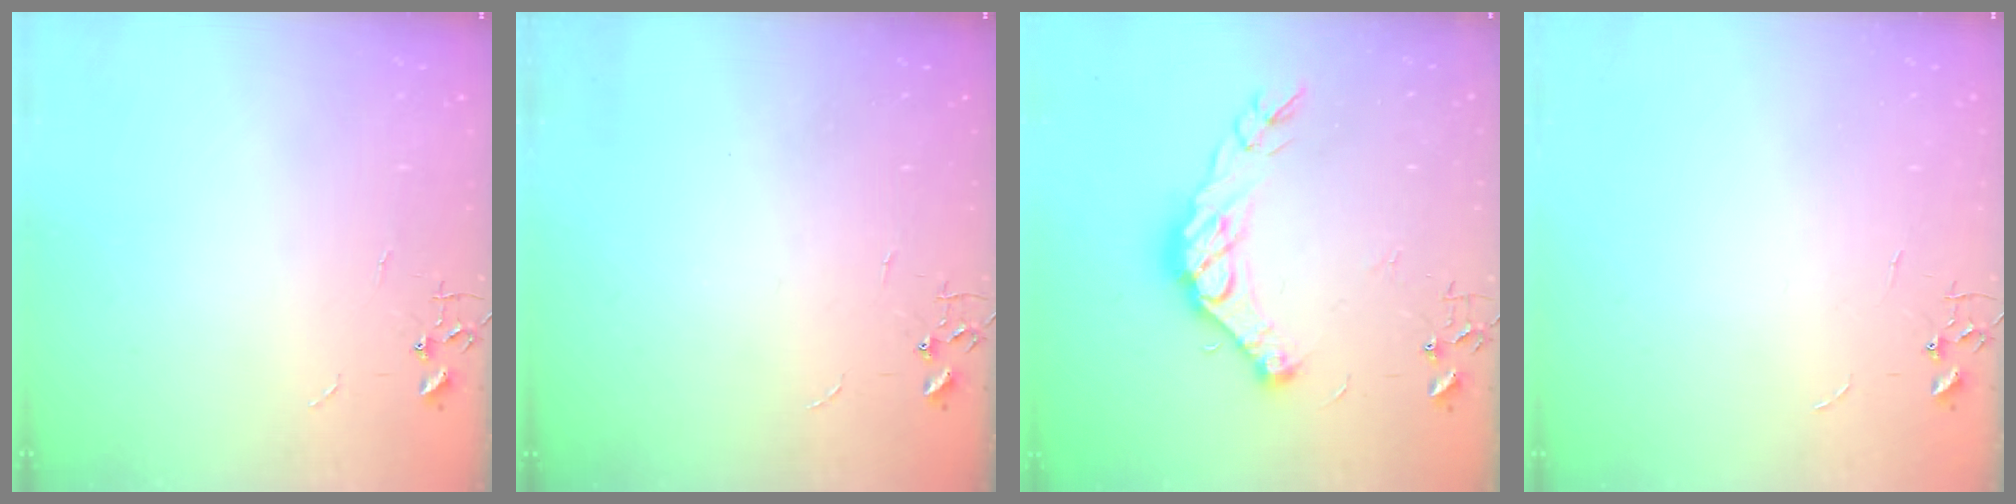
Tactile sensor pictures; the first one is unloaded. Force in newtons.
{"total": 0.0}
{"total": 15.0, "press": 14.9, "slide": 1.7}
{"total": 0.0}